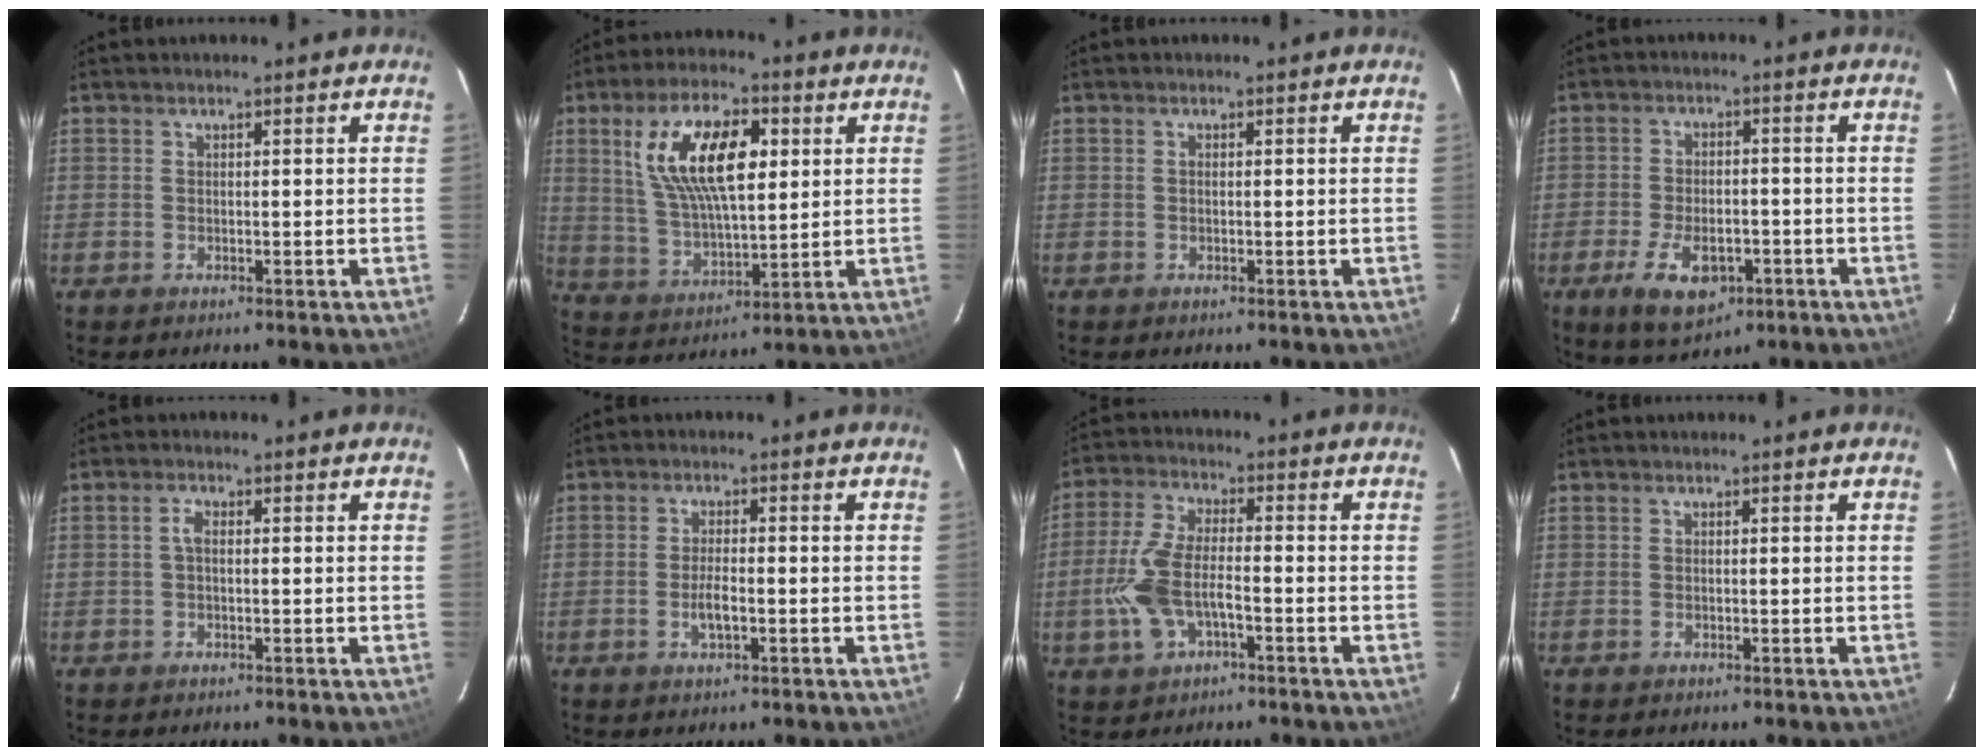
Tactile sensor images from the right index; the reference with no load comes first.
{"total": 15.7, "force": [4.7, 6.7, 13.5], "torque": [-0.254, 0.015, 0.094]}
{"total": 0.0}
{"total": 10.0, "force": [-5.0, 5.4, 6.8], "torque": [-0.147, -0.011, -0.075]}
{"total": 1.5, "force": [-0.1, 0.7, 1.3], "torque": [-0.028, 0.007, -0.003]}
{"total": 3.3, "force": [-1.2, 0.8, 3.0], "torque": [-0.060, 0.000, -0.019]}
{"total": 10.1, "force": [-3.3, 4.3, 8.6], "torque": [-0.191, 0.002, -0.062]}
{"total": 0.0}